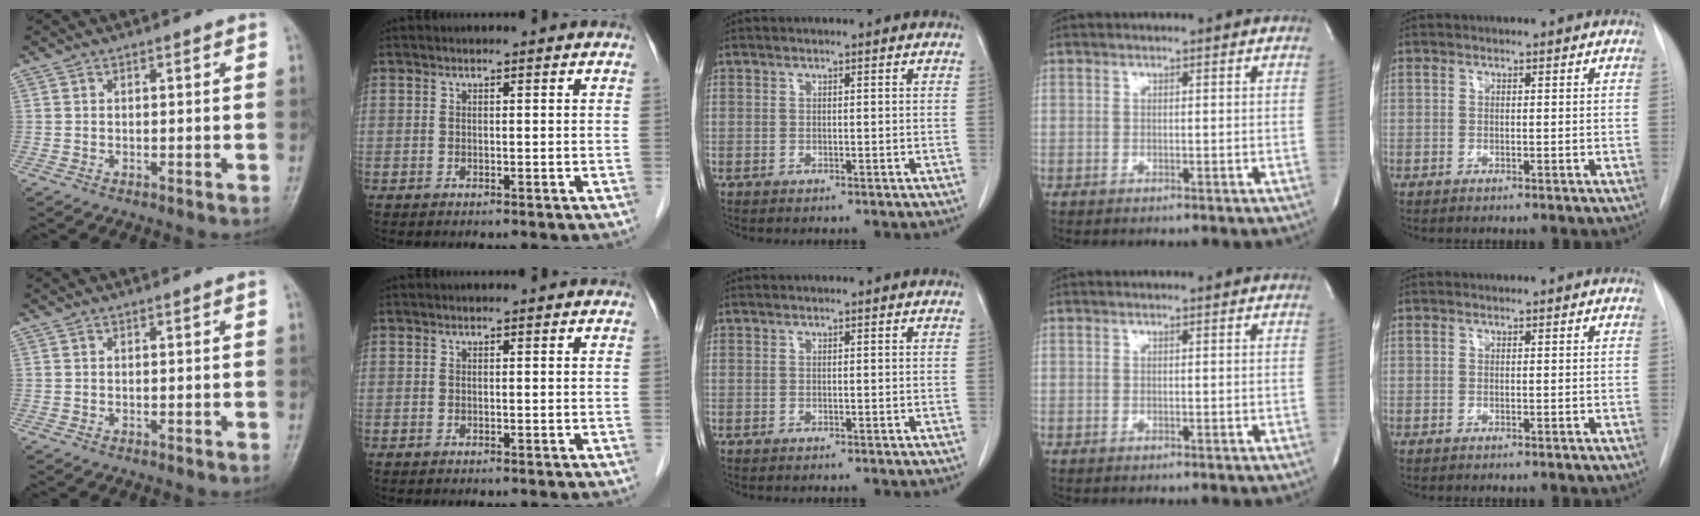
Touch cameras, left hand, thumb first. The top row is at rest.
{}